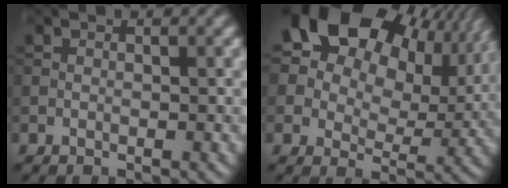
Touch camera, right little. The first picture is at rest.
{"total": 20.8, "force": [10.9, 13.5, 11.4], "torque": [-0.230, 0.078, 0.178]}